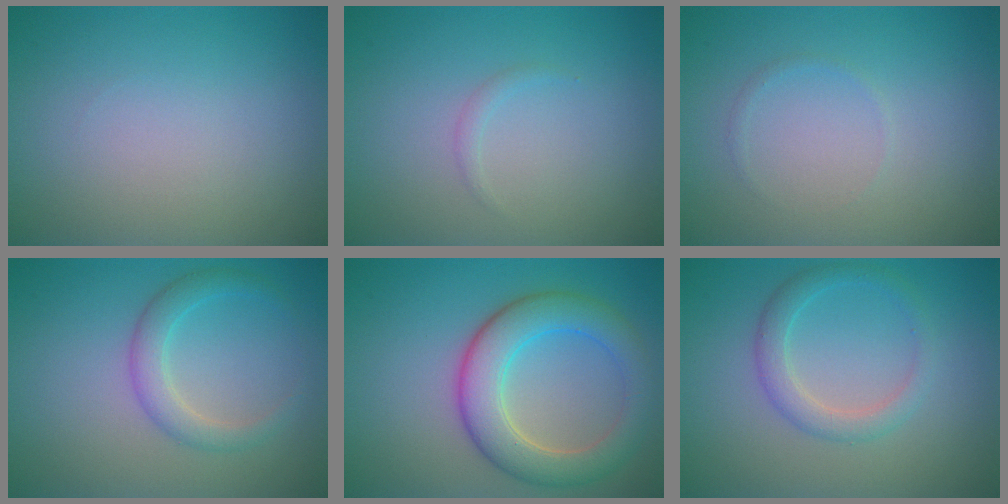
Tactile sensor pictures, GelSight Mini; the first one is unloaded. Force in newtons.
{"total": 0.7, "press": 0.7, "slide": 0.1}
{"total": 0.5, "press": 0.5, "slide": 0.0}
{"total": 2.6, "press": 2.6, "slide": 0.0}
{"total": 6.3, "press": 6.3, "slide": 0.3}
{"total": 2.5, "press": 2.5, "slide": 0.2}